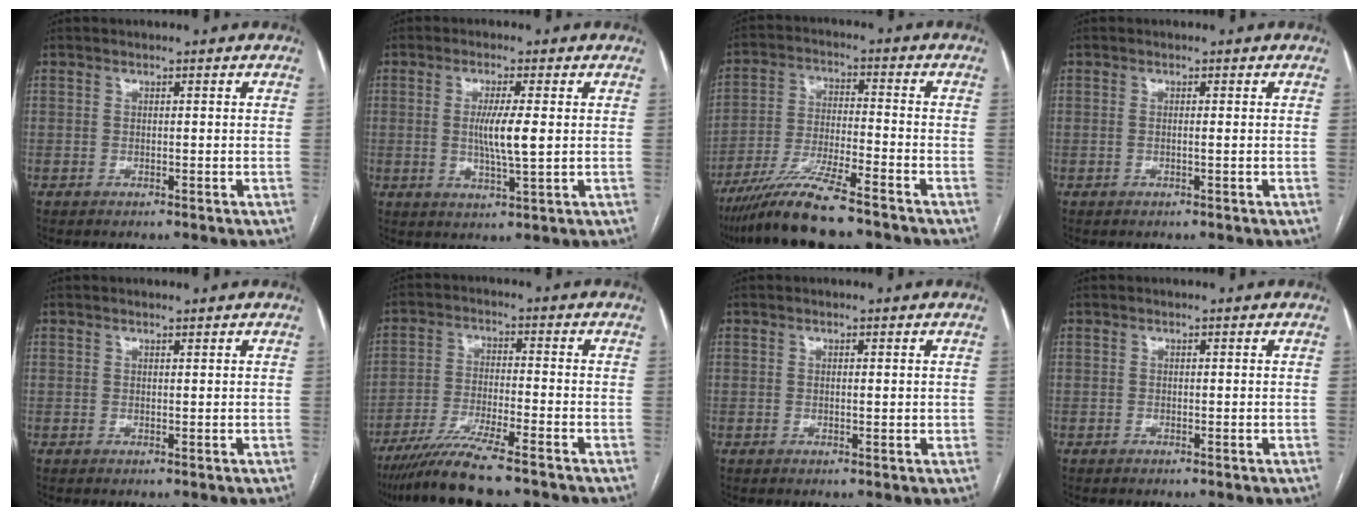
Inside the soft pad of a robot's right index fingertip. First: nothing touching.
{"total": 5.8, "force": [0.4, 0.2, 5.8], "torque": [-0.109, -0.009, 0.006]}
{"total": 11.2, "force": [-9.0, 0.5, 6.7], "torque": [-0.125, -0.026, -0.162]}
{"total": 0.6, "force": [-0.1, -0.1, 0.6], "torque": [-0.012, -0.001, -0.002]}
{"total": 0.7, "force": [0.6, 0.0, 0.2], "torque": [-0.009, 0.001, 0.012]}
{"total": 10.1, "force": [-8.1, 0.1, 6.1], "torque": [-0.104, -0.030, -0.139]}
{"total": 1.0, "force": [0.3, 0.3, 0.9], "torque": [-0.017, -0.001, 0.004]}
{"total": 0.0}